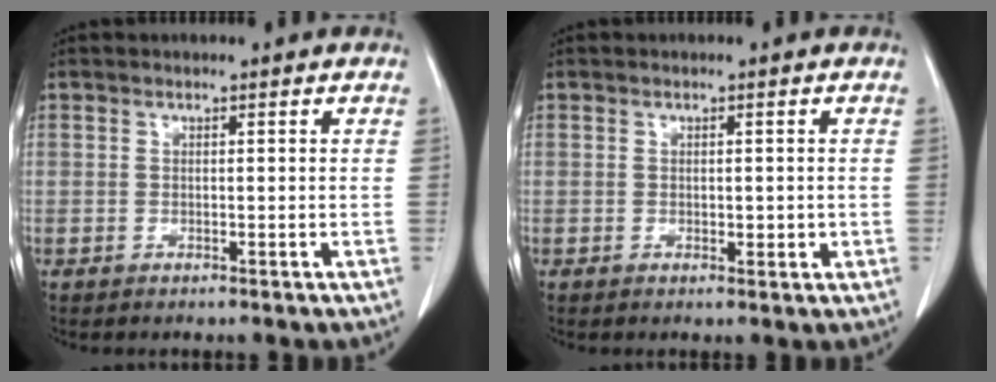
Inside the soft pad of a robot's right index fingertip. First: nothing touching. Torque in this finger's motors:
{"motor_torque": [0.02, 0.08, 0.04, 0.03]}